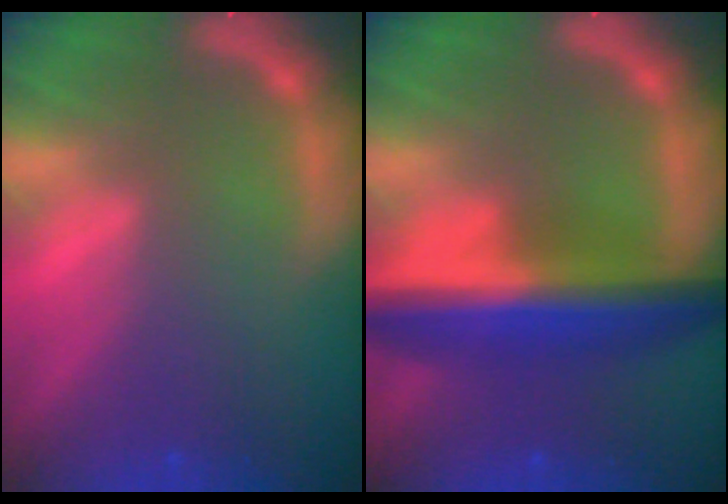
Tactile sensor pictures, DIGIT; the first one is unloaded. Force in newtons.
{"total": 9.5}